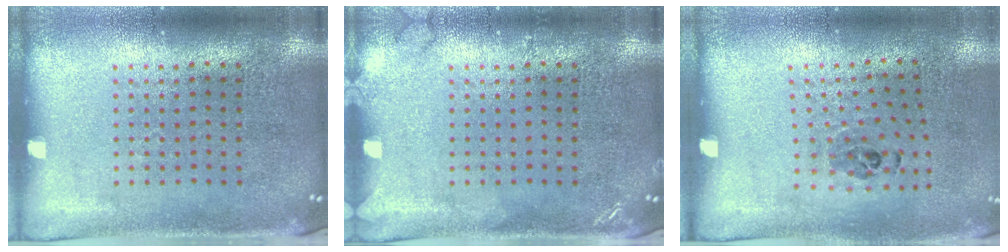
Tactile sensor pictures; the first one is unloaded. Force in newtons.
{"total": 1.2, "press": 1.1, "slide": 0.2}
{"total": 1.0, "press": 0.7, "slide": 0.7}